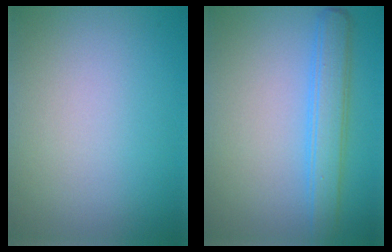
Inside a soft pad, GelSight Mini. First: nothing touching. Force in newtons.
{"total": 3.6, "press": 3.6, "slide": 0.3}